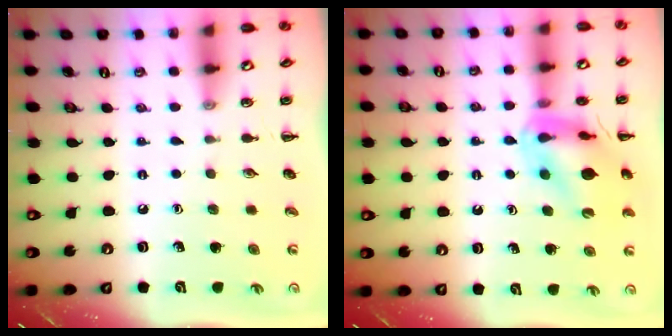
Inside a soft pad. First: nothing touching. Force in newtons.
{"total": 14.2, "press": 13.9, "slide": 2.7}